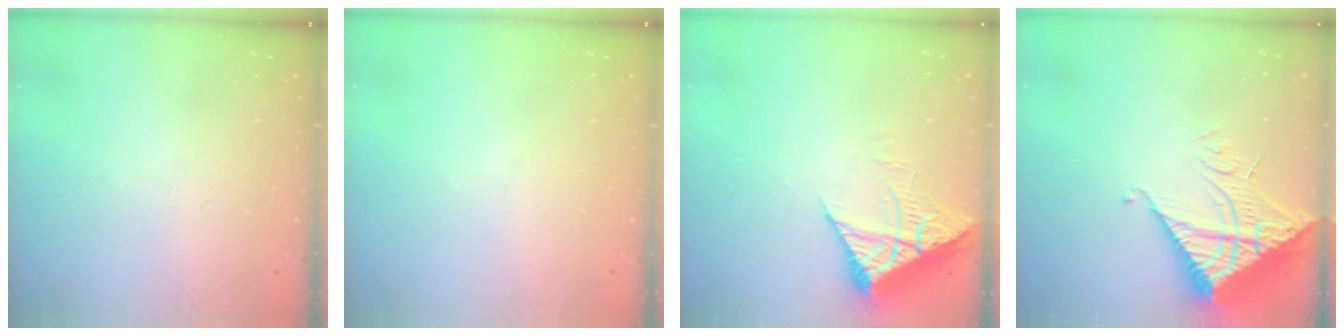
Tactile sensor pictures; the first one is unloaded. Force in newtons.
{"total": 0.0}
{"total": 7.2, "press": 7.2, "slide": 0.8}
{"total": 12.1, "press": 12.0, "slide": 1.3}